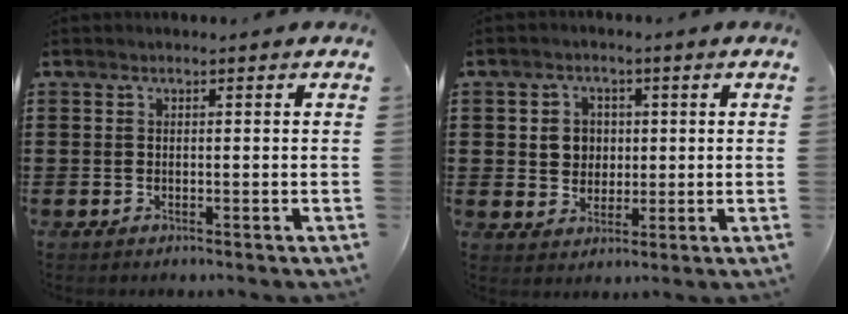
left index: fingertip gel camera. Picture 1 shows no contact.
{"total": 4.0, "force": [0.4, 3.7, 1.4], "torque": [-0.036, 0.007, 0.003]}